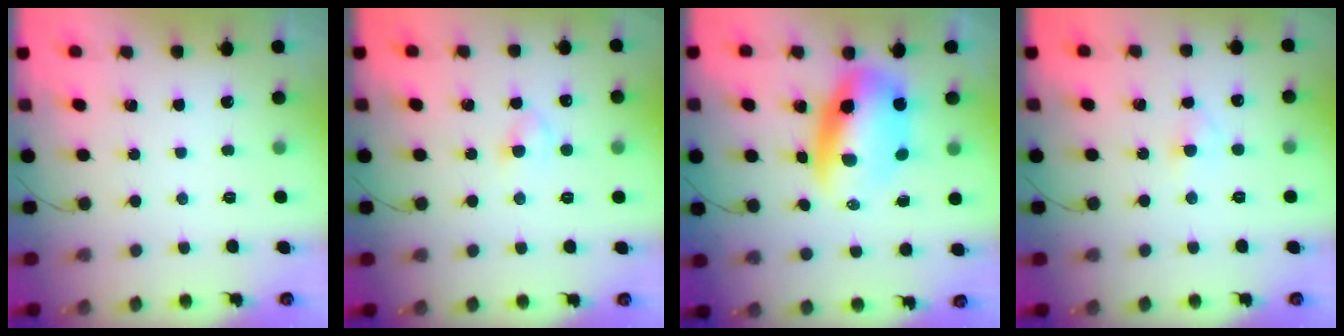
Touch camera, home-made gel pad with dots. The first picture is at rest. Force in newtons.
{"total": 2.4, "press": 2.1, "slide": 1.0}
{"total": 11.0, "press": 10.6, "slide": 2.7}
{"total": 2.5, "press": 2.3, "slide": 1.0}